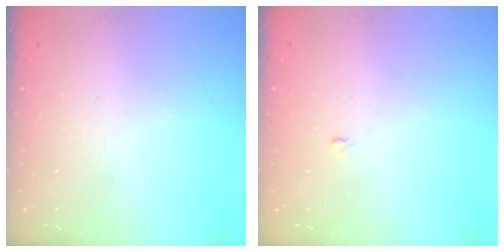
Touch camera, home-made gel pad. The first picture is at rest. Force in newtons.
{"total": 2.0, "press": 2.0, "slide": 0.4}